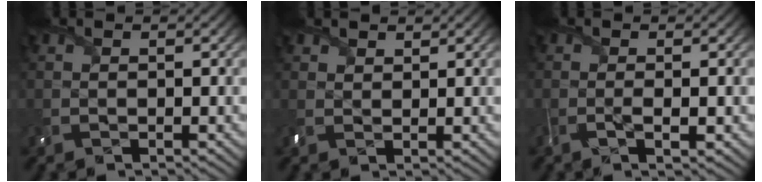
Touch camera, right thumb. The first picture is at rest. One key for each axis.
{"total": 2.0, "fx": 1.6, "fy": 1.1, "fz": 0.5, "tx": -0.016, "ty": 0.005, "tz": 0.036}
{"total": 1.9, "fx": -0.6, "fy": 0.3, "fz": 1.8, "tx": -0.036, "ty": -0.001, "tz": -0.013}